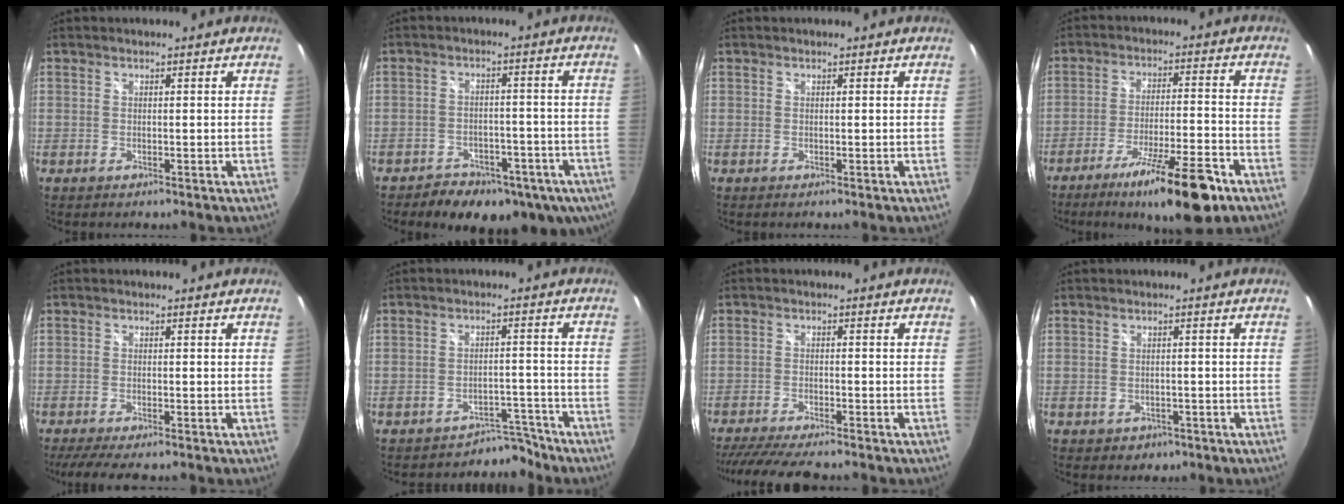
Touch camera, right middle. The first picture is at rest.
{"total": 17.3, "force": [-11.2, 9.8, 8.7], "torque": [-0.159, -0.003, -0.129]}
{"total": 0.0}
{"total": 14.8, "force": [-9.7, 2.2, 11.0], "torque": [-0.190, -0.023, -0.153]}
{"total": 5.7, "force": [-4.7, 0.5, 3.2], "torque": [-0.070, -0.023, -0.079]}
{"total": 4.5, "force": [-4.0, 2.0, -0.8], "torque": [0.023, 0.029, -0.056]}
{"total": 10.9, "force": [-9.6, 1.2, 5.1], "torque": [-0.118, -0.023, -0.157]}
{"total": 2.5, "force": [-0.8, 2.2, 0.8], "torque": [-0.023, -0.001, -0.003]}